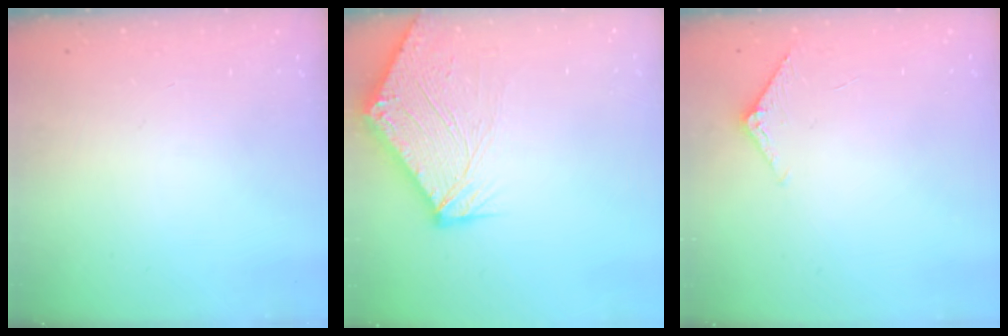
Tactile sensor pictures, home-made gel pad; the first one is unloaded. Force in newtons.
{"total": 9.6, "press": 9.5, "slide": 1.2}
{"total": 5.0, "press": 4.9, "slide": 0.5}